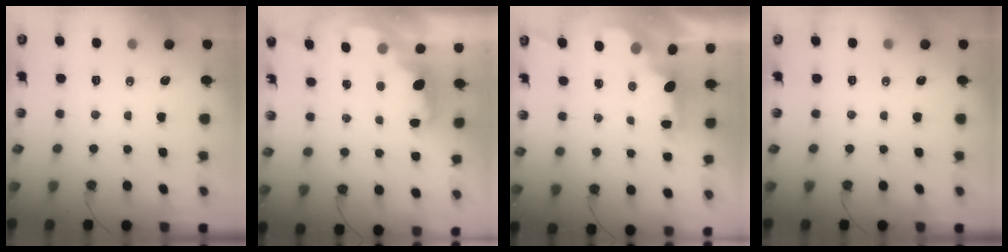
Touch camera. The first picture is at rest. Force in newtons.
{"total": 2.4, "press": 2.3, "slide": 0.5}
{"total": 2.1, "press": 1.9, "slide": 0.8}
{"total": 0.0}